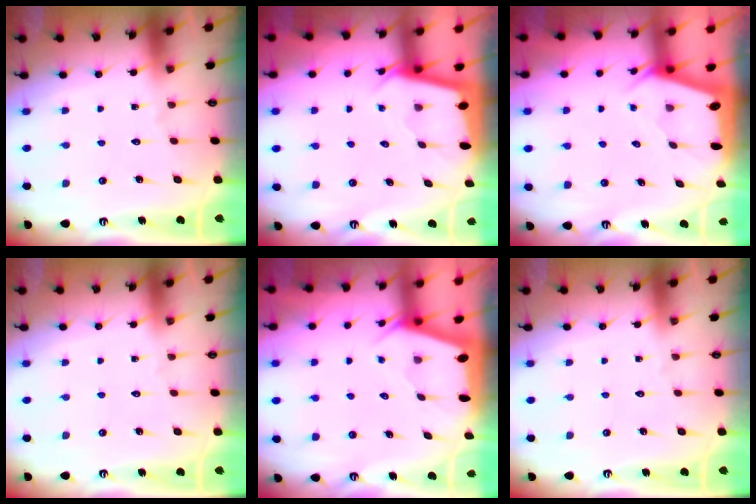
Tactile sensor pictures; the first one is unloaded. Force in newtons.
{"total": 2.0, "press": 2.0, "slide": 0.2}
{"total": 2.0, "press": 1.9, "slide": 0.3}
{"total": 0.0}
{"total": 1.9, "press": 1.9, "slide": 0.3}
{"total": 0.0}